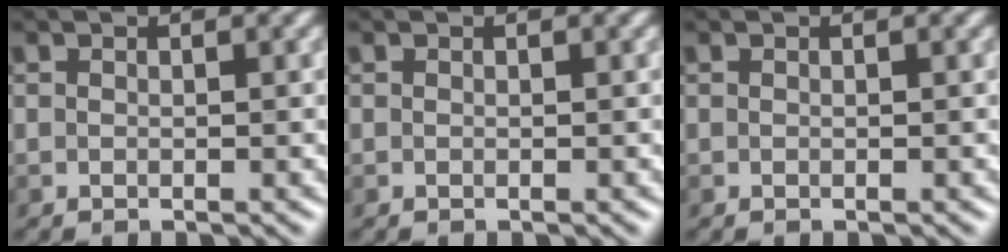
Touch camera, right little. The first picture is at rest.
{"total": 0.0}
{"total": 0.0}